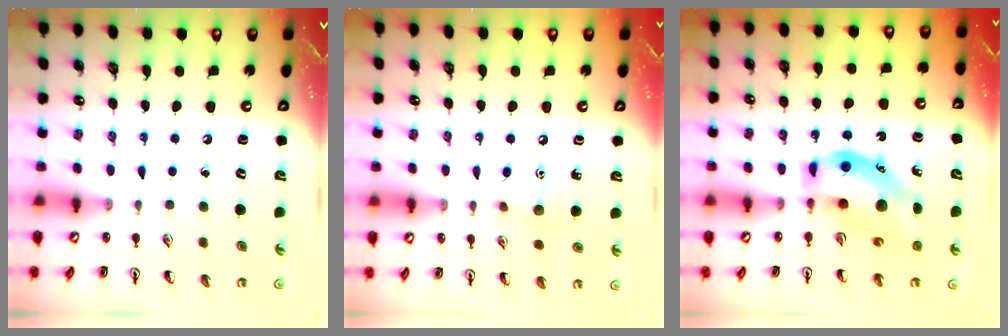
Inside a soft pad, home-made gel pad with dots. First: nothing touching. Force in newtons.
{"total": 5.5, "press": 5.3, "slide": 1.2}
{"total": 11.6, "press": 11.1, "slide": 3.3}